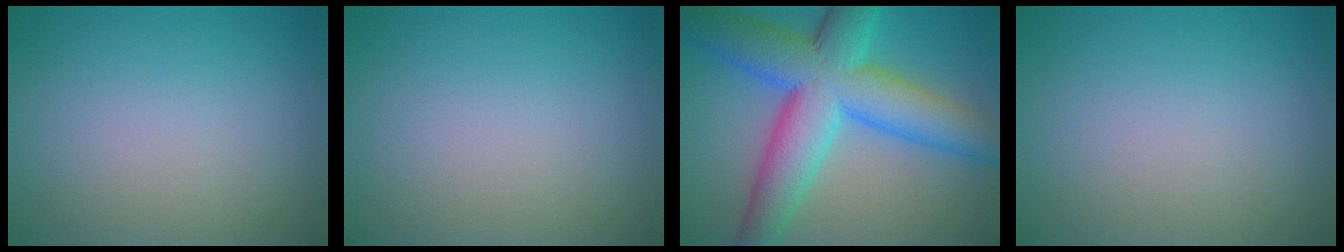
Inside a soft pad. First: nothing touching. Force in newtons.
{"total": 0.0}
{"total": 11.5, "press": 11.5, "slide": 0.2}
{"total": 0.0}